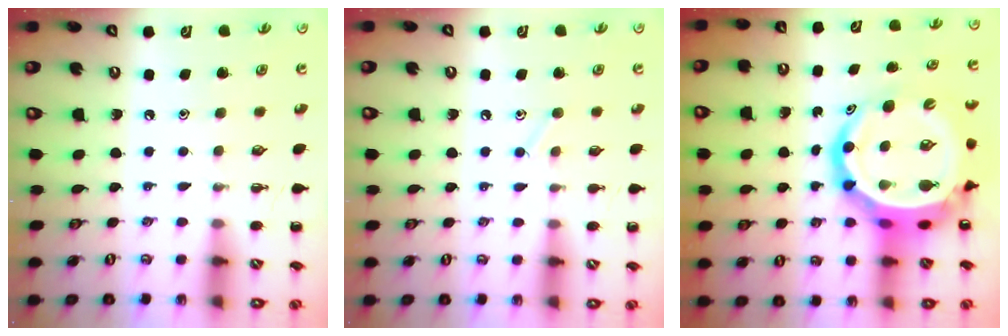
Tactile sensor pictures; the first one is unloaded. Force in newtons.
{"total": 5.5, "press": 5.2, "slide": 1.7}
{"total": 14.7, "press": 14.1, "slide": 4.0}